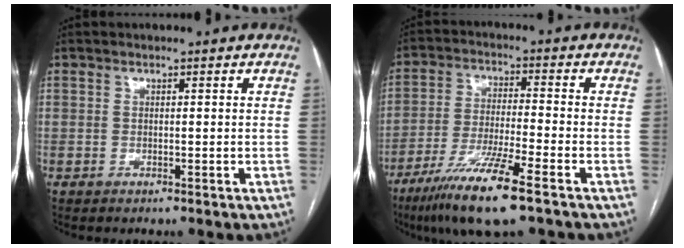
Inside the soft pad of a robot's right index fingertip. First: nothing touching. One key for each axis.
{"total": 11.9, "fx": -7.5, "fy": 0.1, "fz": 9.3, "tx": -0.183, "ty": -0.030, "tz": -0.136}